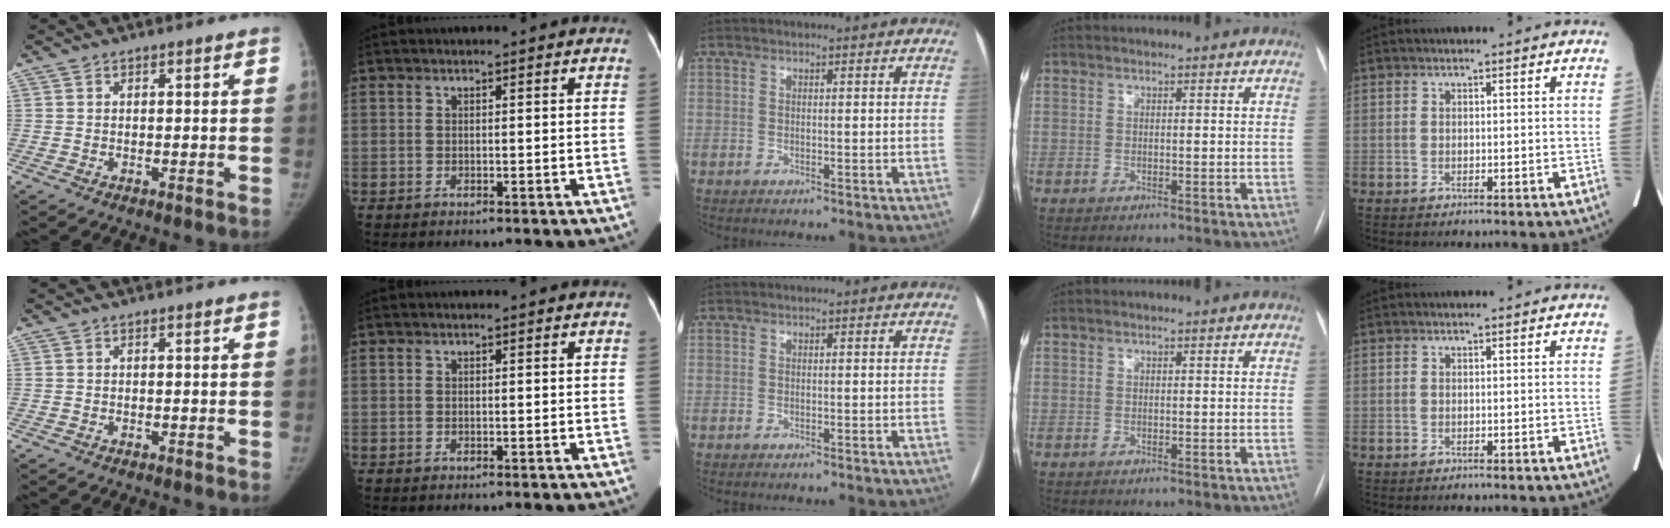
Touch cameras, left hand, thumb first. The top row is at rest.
{}